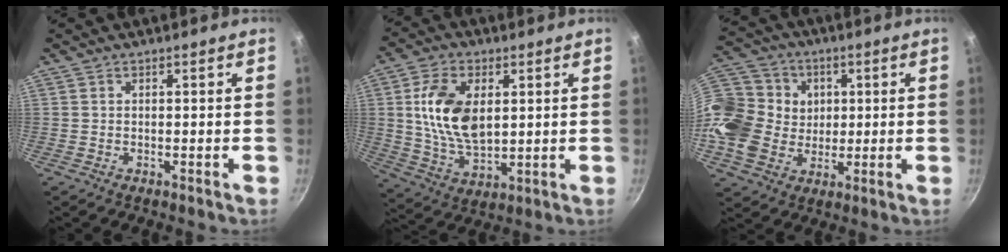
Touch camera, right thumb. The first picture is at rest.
{"total": 14.0, "force": [2.8, 8.2, 11.0], "torque": [-0.192, -0.013, 0.058]}
{"total": 19.7, "force": [2.4, 17.0, 9.7], "torque": [-0.193, 0.019, 0.047]}